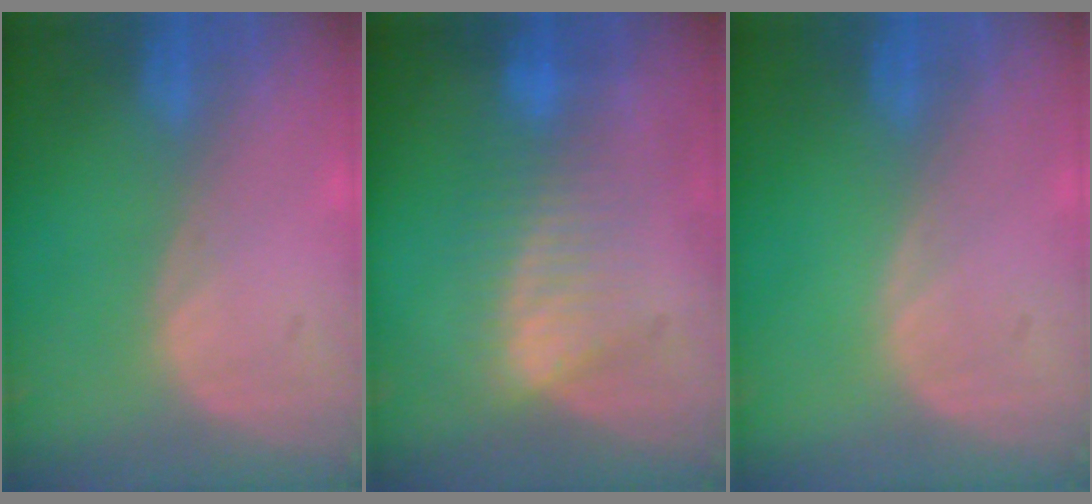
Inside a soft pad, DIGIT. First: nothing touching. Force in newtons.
{"total": 6.6, "press": 6.5, "slide": 0.9}
{"total": 0.0}